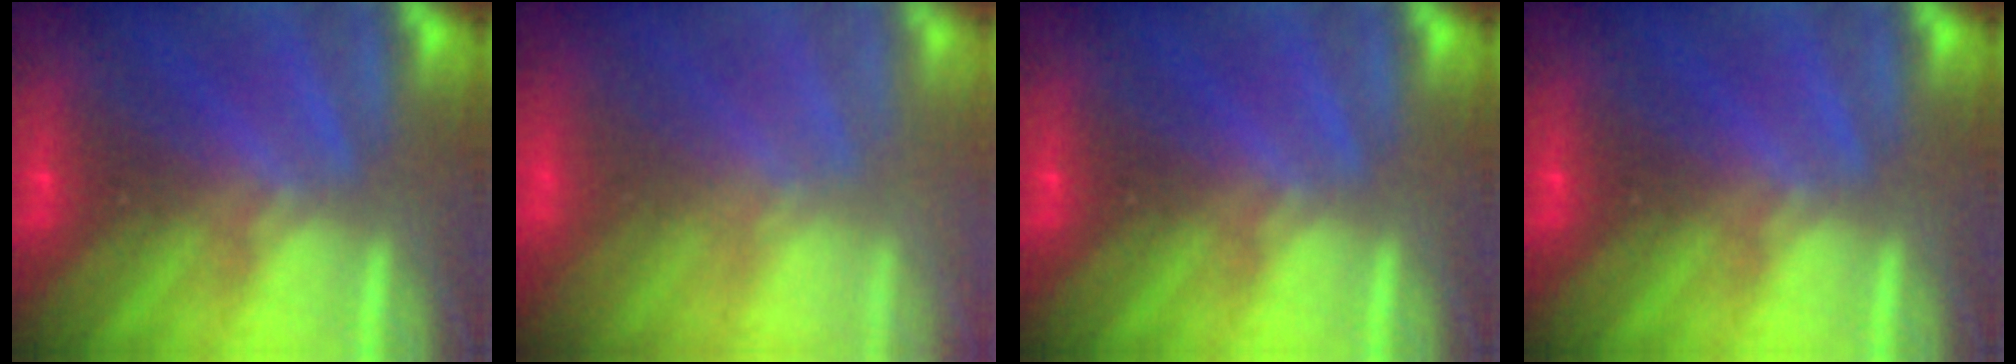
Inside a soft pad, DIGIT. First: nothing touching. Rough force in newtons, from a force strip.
{"total": 7.7}
{"total": 0.0}
{"total": 0.0}